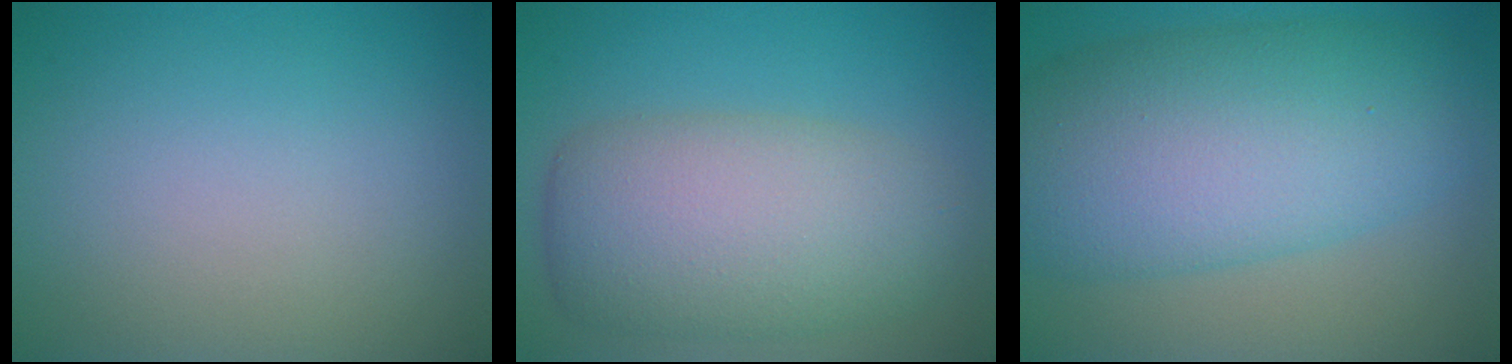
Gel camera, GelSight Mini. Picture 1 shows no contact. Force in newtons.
{"total": 8.1, "press": 8.1, "slide": 0.8}
{"total": 11.4, "press": 11.4, "slide": 0.2}